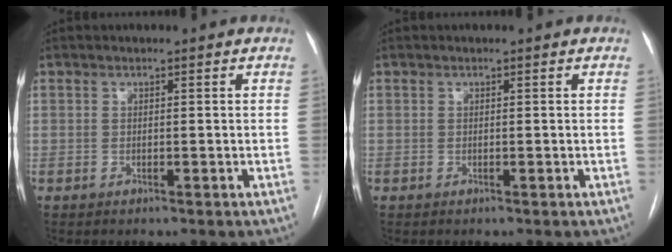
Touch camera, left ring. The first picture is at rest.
{"total": 0.0}